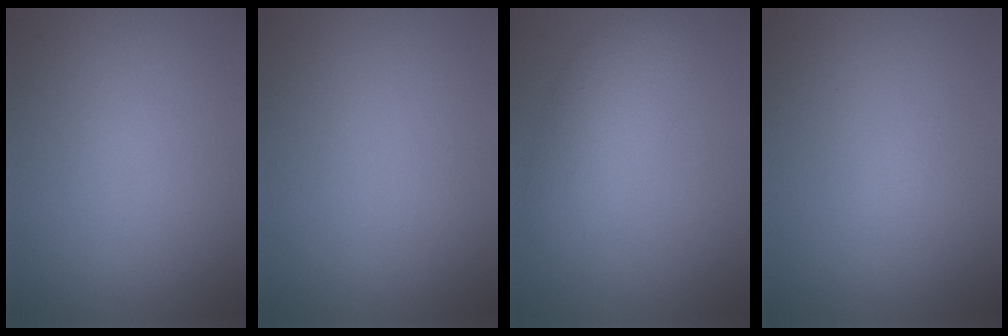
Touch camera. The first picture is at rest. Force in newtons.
{"total": 0.0}
{"total": 3.8, "press": 3.8, "slide": 0.2}
{"total": 0.6, "press": 0.6, "slide": 0.1}